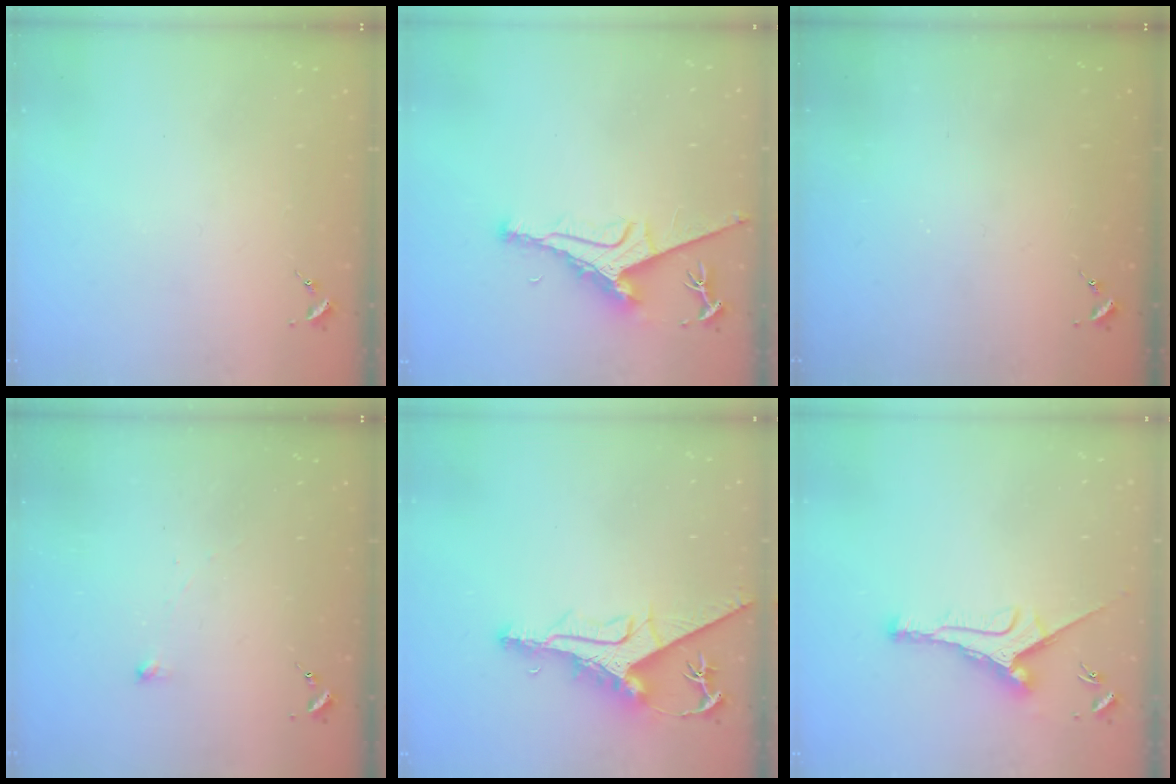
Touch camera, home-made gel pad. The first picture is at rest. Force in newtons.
{"total": 8.5, "press": 8.4, "slide": 1.1}
{"total": 0.0}
{"total": 2.5, "press": 2.5, "slide": 0.2}
{"total": 11.0, "press": 10.9, "slide": 1.1}
{"total": 9.9, "press": 9.9, "slide": 0.5}